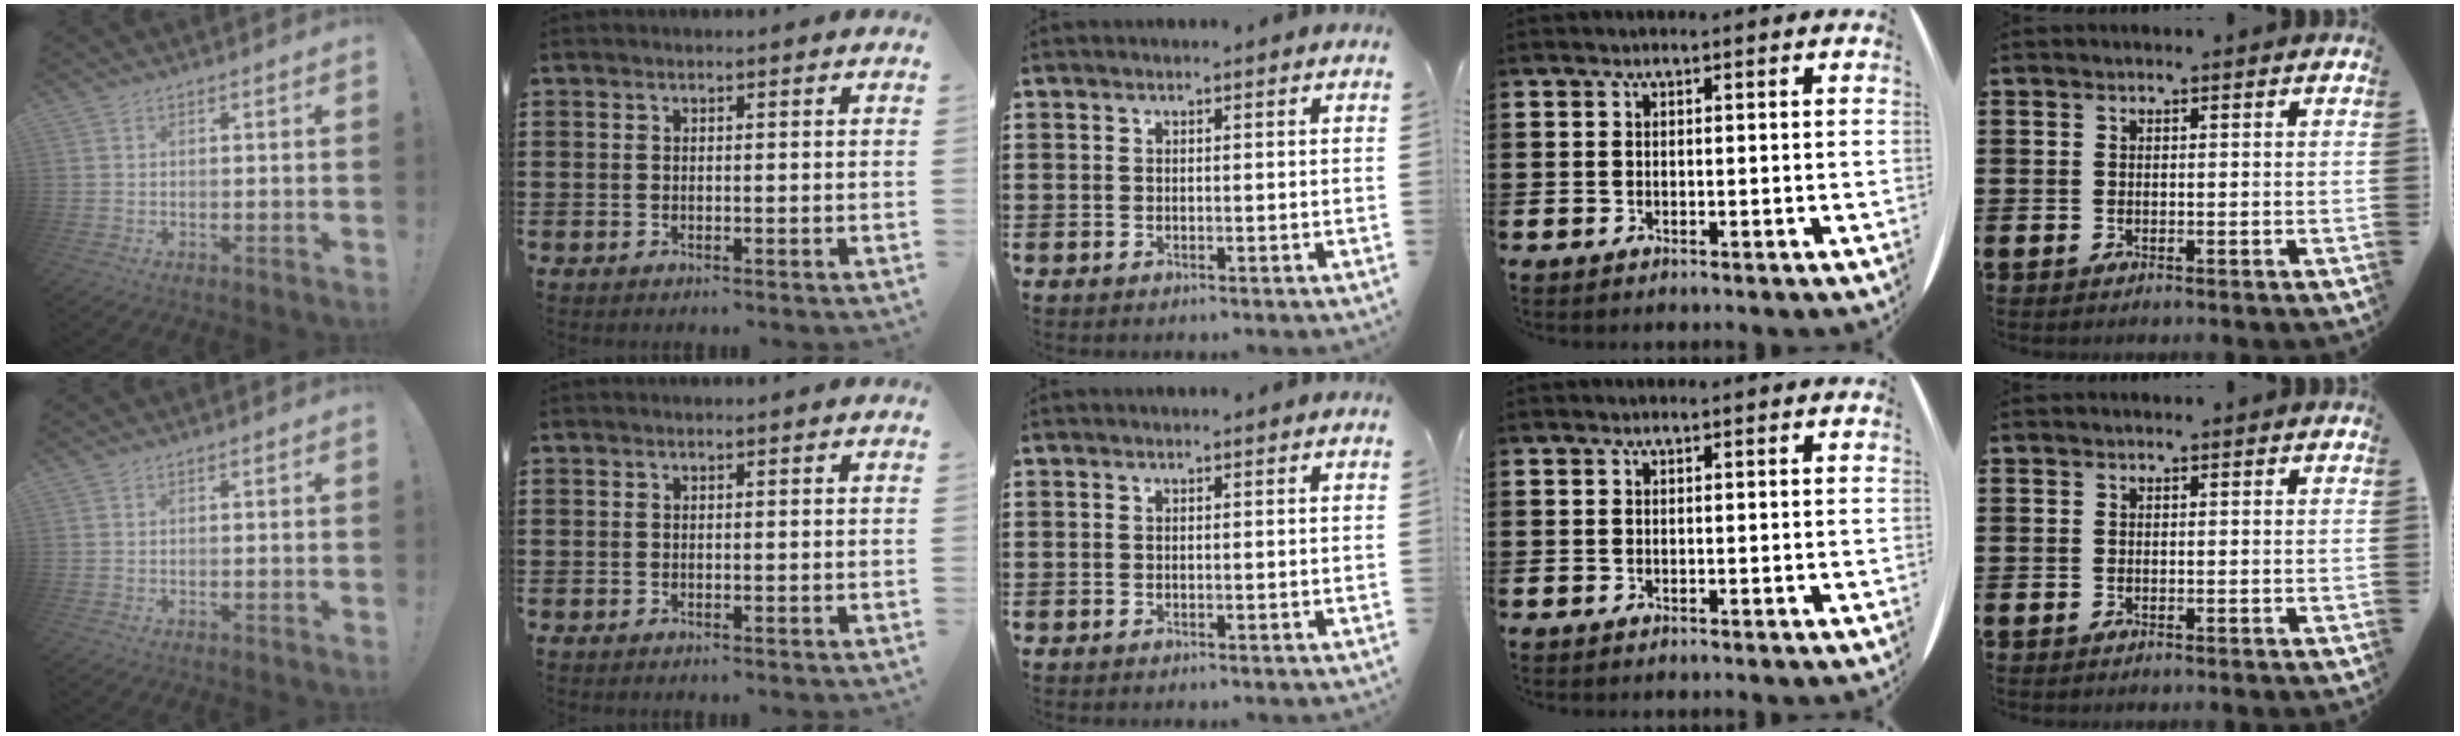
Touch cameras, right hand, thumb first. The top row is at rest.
{}